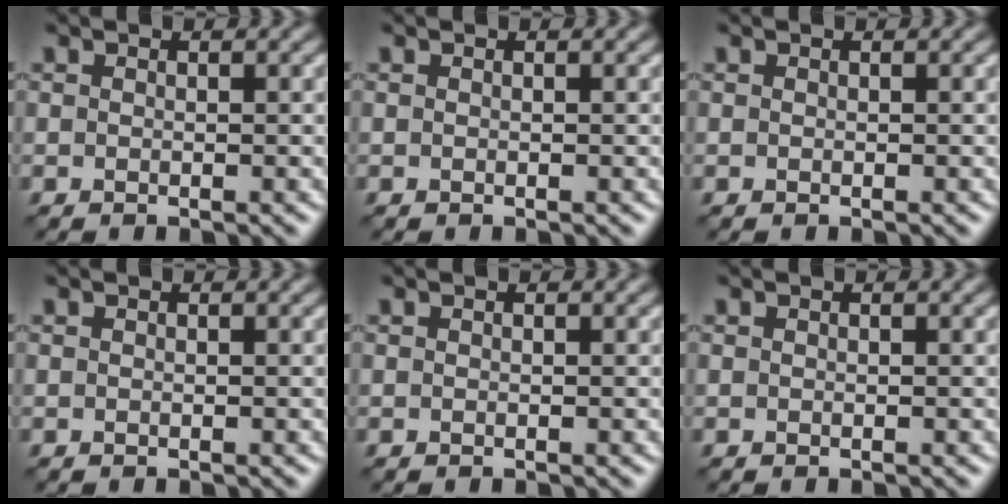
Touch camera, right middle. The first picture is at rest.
{"total": 0.0}
{"total": 0.0}
{"total": 0.0}
{"total": 0.0}
{"total": 0.0}